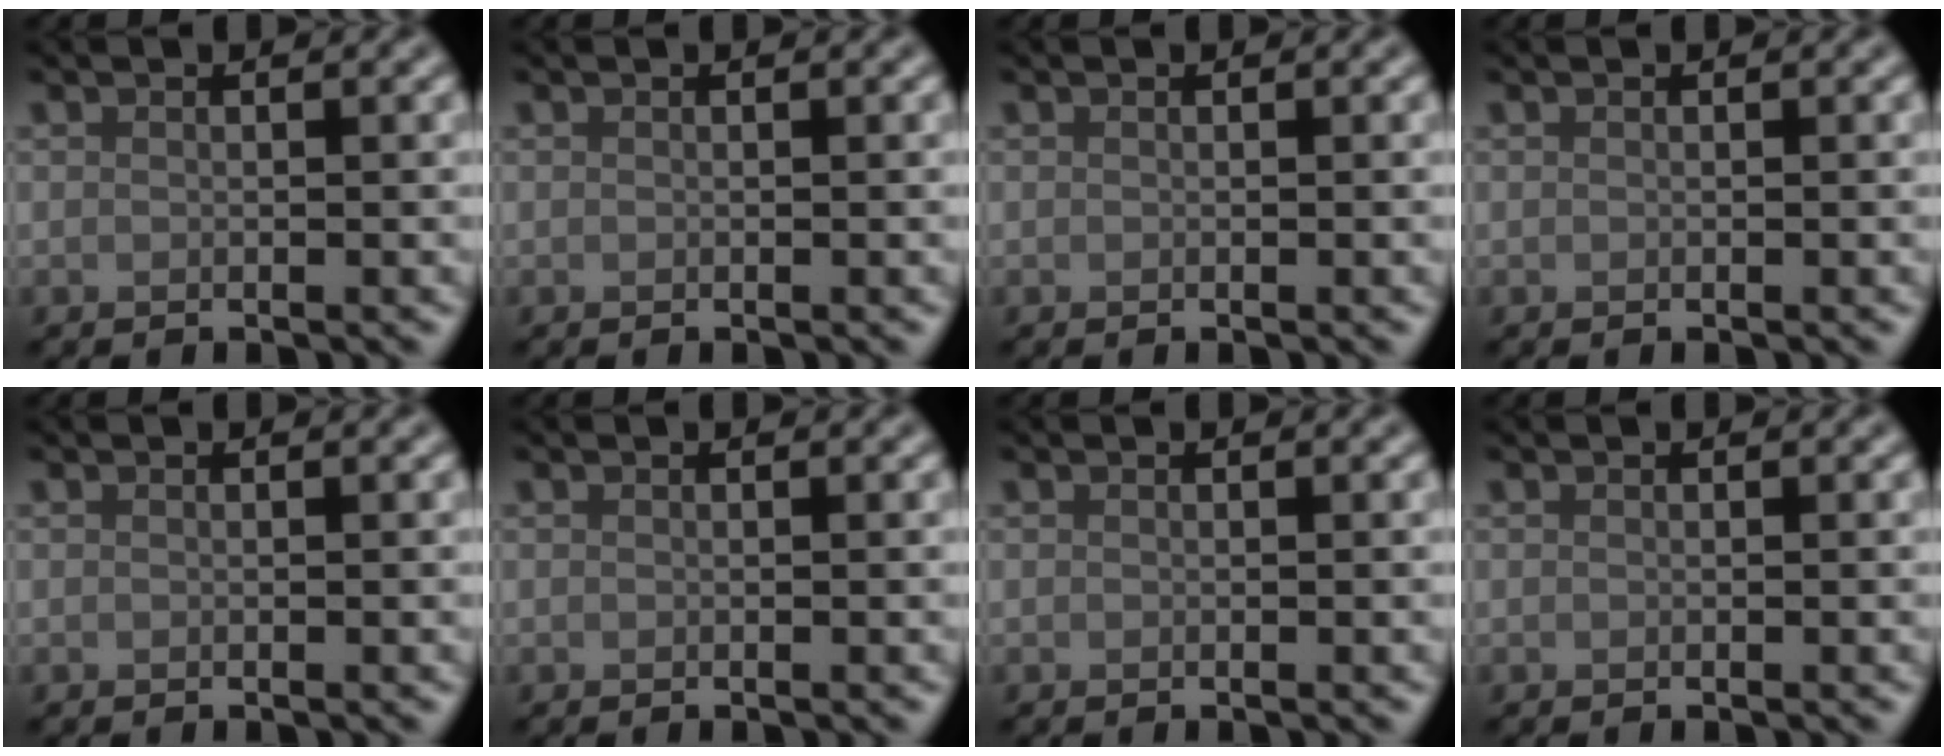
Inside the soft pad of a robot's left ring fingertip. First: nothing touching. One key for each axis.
{"total": 0.0}
{"total": 0.0}
{"total": 0.0}
{"total": 0.0}
{"total": 0.0}
{"total": 0.0}
{"total": 0.0}